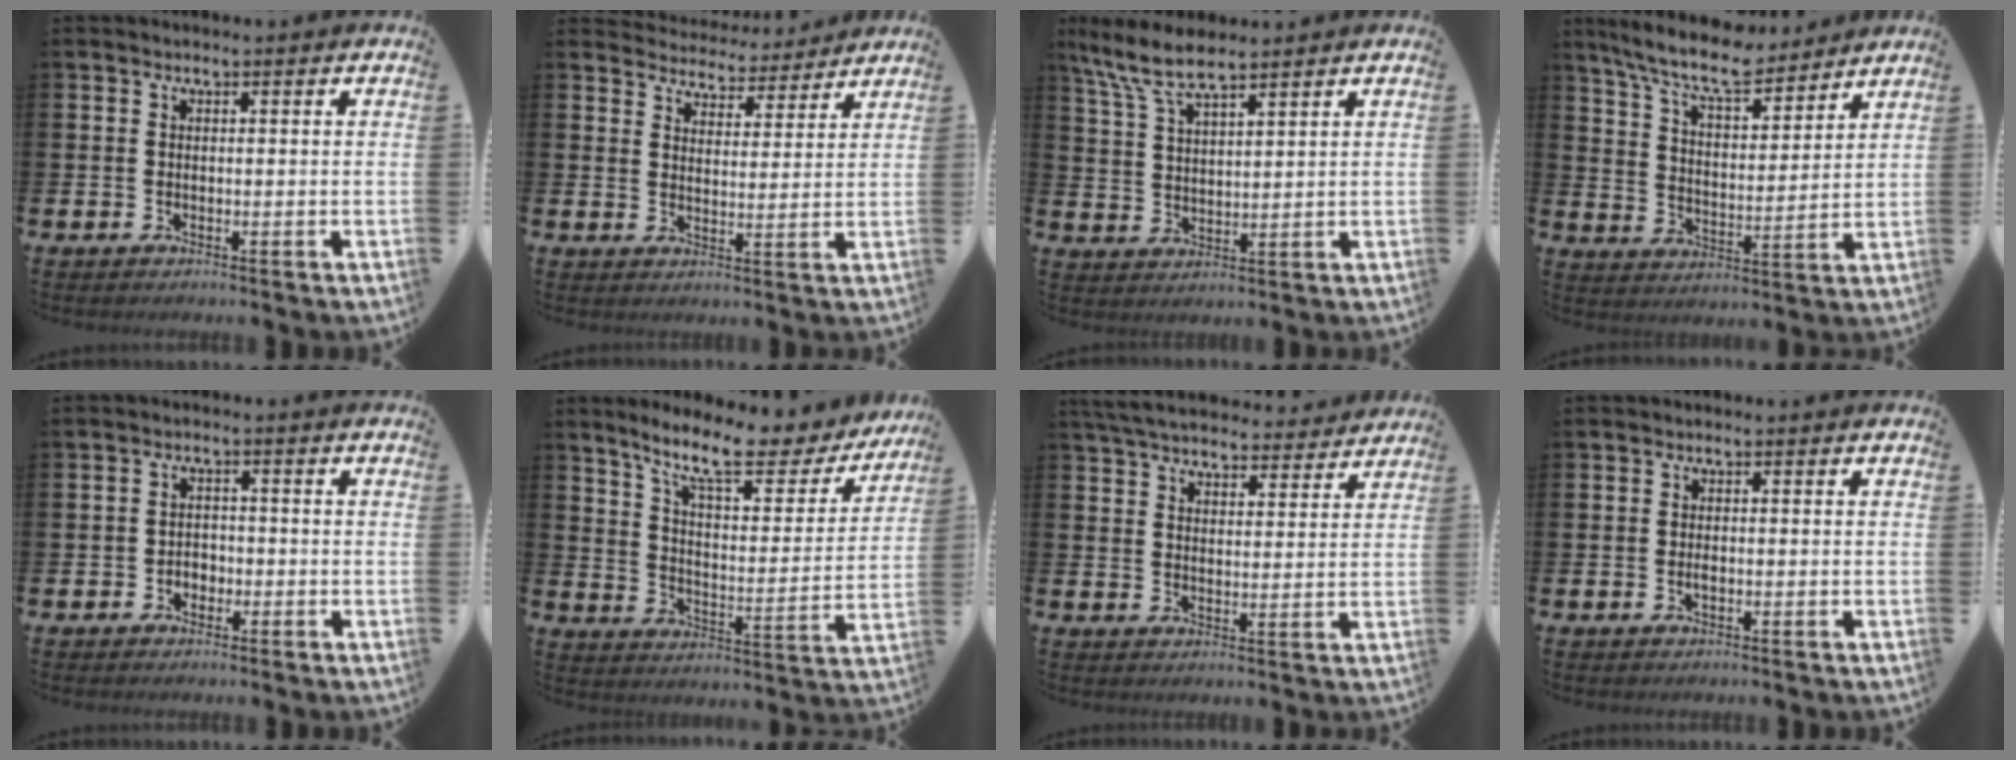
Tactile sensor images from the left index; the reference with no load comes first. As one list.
[{"total": 4.7, "force": [4.6, 0.9, -0.4], "torque": [-0.014, -0.037, 0.081]}, {"total": 7.3, "force": [6.3, 1.4, 3.4], "torque": [-0.093, -0.015, 0.115]}, {"total": 9.1, "force": [8.3, 1.9, 3.4], "torque": [-0.096, -0.043, 0.147]}, {"total": 1.9, "force": [-0.9, 1.6, 0.6], "torque": [-0.013, 0.003, -0.020]}, {"total": 10.9, "force": [9.1, 2.2, 5.5], "torque": [-0.131, -0.053, 0.155]}, {"total": 5.9, "force": [5.7, 1.2, 1.1], "torque": [-0.042, -0.034, 0.102]}, {"total": 0.7, "force": [-0.2, 0.3, 0.6], "torque": [-0.014, -0.001, -0.004]}]